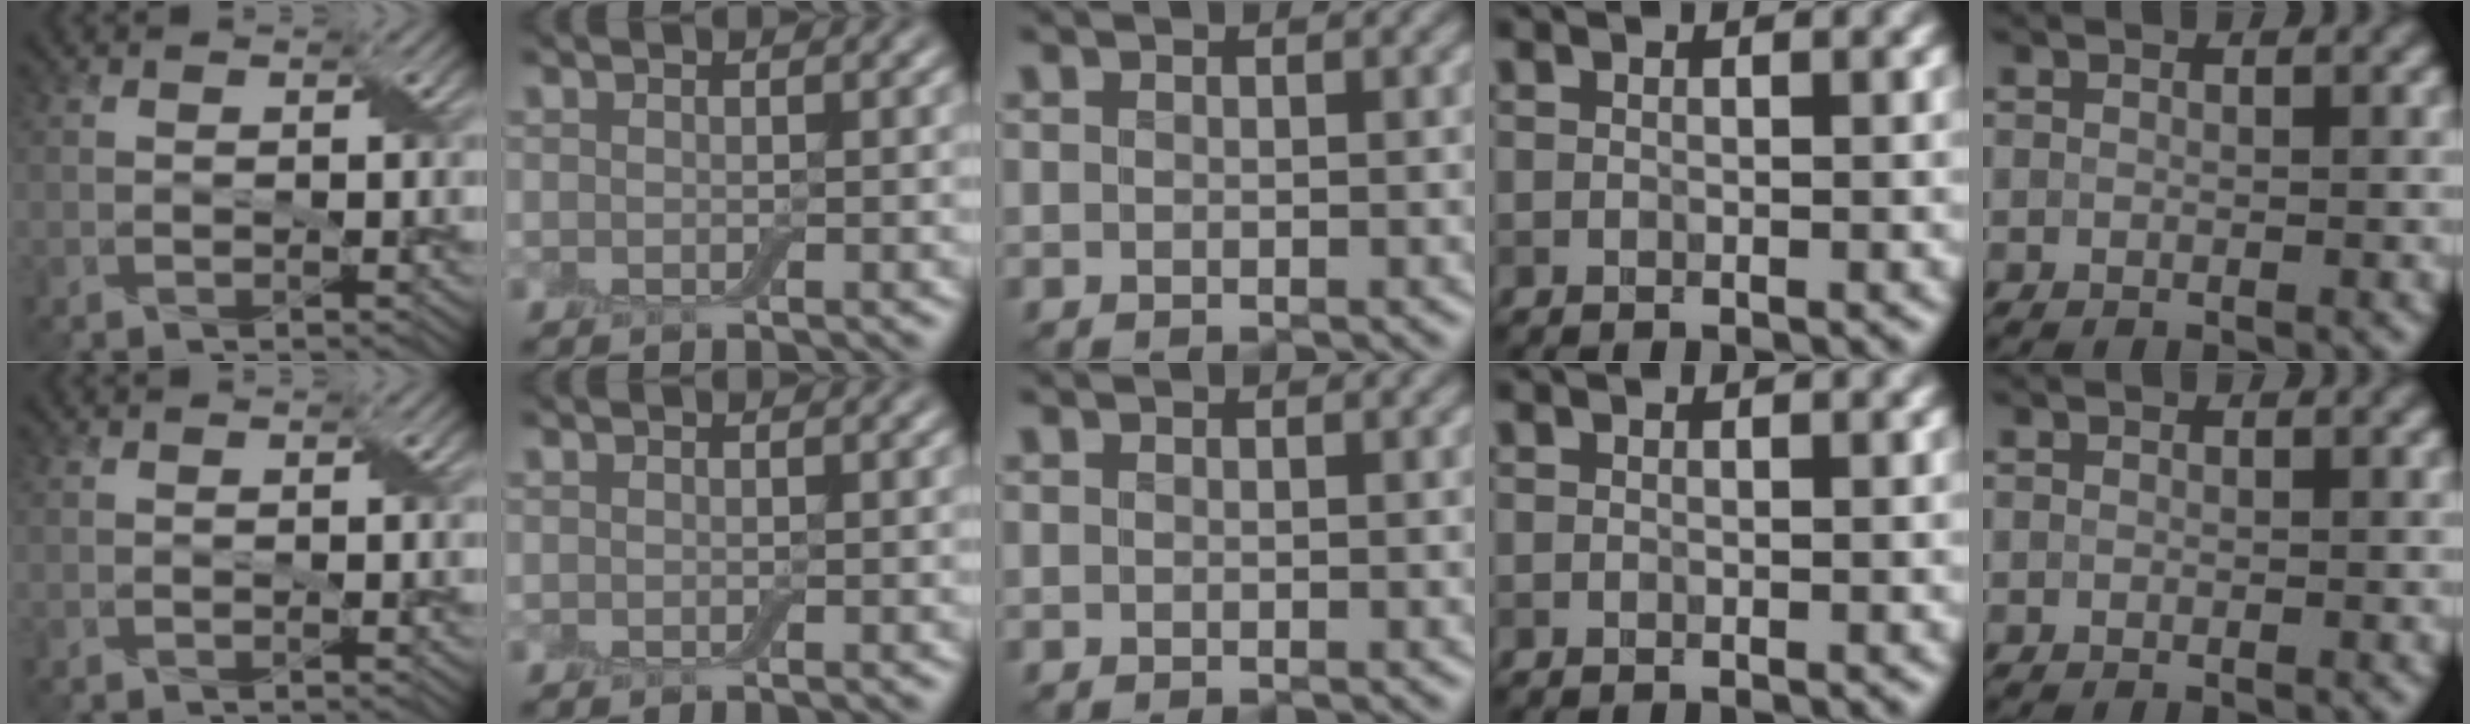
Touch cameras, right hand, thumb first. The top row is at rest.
{}